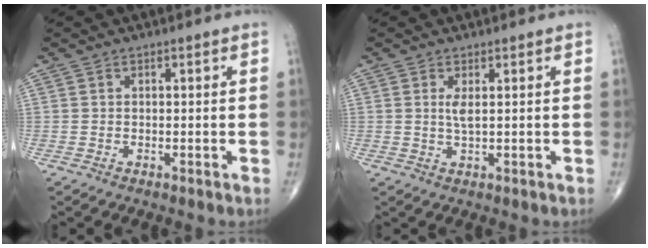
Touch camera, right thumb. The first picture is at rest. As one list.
[{"total": 2.0, "force": [0.5, 0.3, 1.9], "torque": [-0.043, -0.007, 0.013]}]